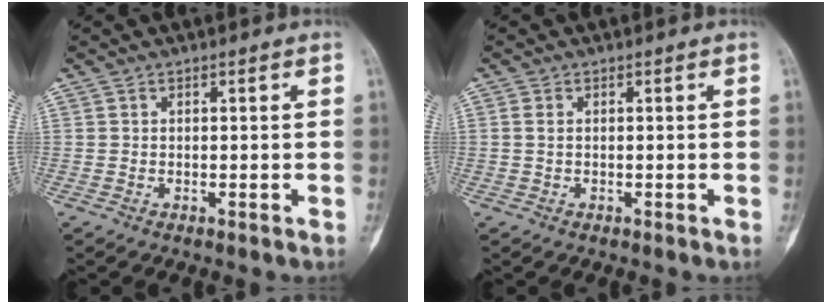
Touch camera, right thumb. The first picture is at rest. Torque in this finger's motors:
{"motor_torque": [-0.34, -0.49, 0.27, 0.03, -0.04]}